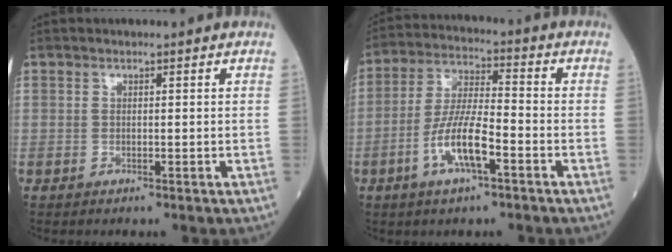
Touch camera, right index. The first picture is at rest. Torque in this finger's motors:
{"motor_torque": [1.08, -1.02, 0.70, 0.21]}